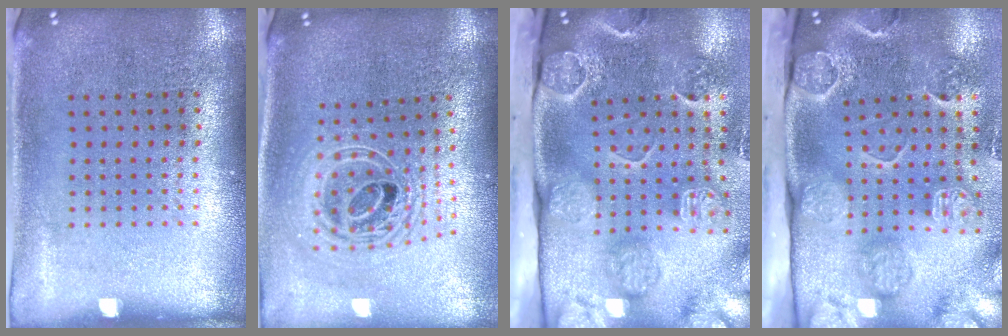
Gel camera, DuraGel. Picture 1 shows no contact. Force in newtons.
{"total": 2.4, "press": 1.8, "slide": 1.6}
{"total": 4.7, "press": 3.4, "slide": 3.2}
{"total": 4.7, "press": 3.4, "slide": 3.2}